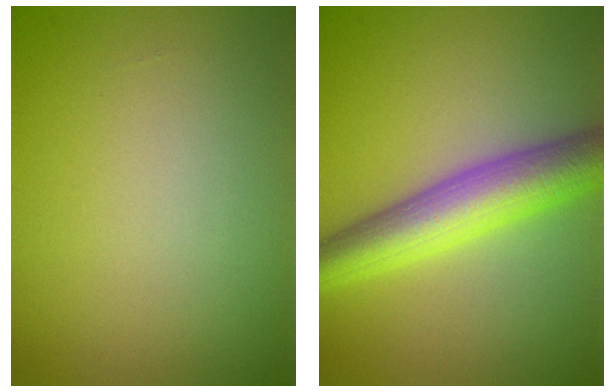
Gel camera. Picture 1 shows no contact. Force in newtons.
{"total": 6.9, "press": 6.9, "slide": 0.0}